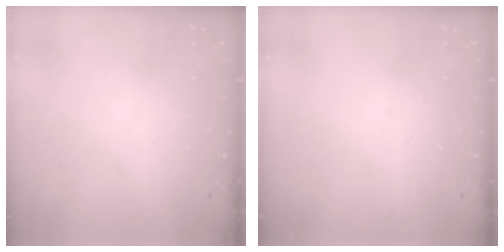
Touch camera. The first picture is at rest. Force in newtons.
{"total": 0.0}